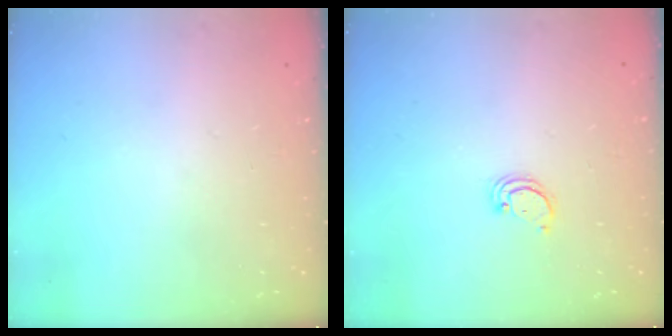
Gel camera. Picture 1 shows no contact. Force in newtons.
{"total": 2.1, "press": 2.1, "slide": 0.2}